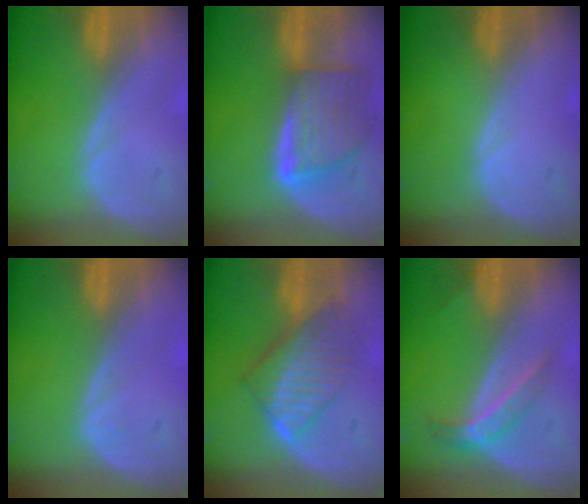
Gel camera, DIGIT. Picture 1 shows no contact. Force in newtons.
{"total": 8.1, "press": 7.4, "slide": 3.3}
{"total": 0.0}
{"total": 0.5, "press": 0.2, "slide": 0.5}
{"total": 8.0, "press": 7.1, "slide": 3.7}
{"total": 4.5, "press": 4.1, "slide": 2.0}